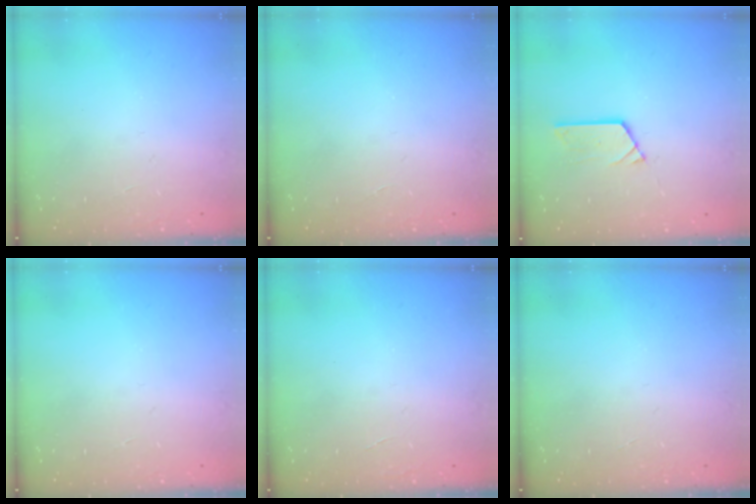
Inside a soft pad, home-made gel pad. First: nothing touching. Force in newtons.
{"total": 0.0}
{"total": 2.7, "press": 2.7, "slide": 0.0}
{"total": 0.0}
{"total": 0.0}
{"total": 0.0}